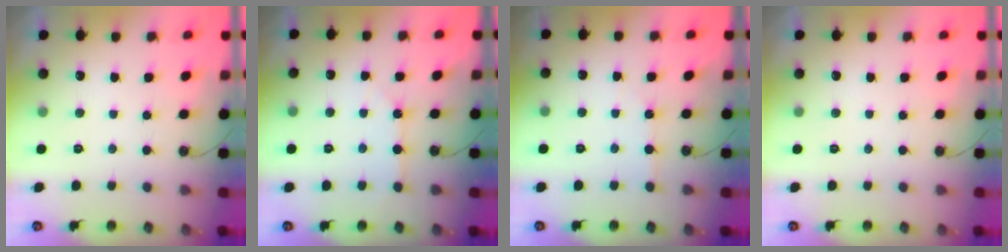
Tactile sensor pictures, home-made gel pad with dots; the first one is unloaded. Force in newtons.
{"total": 3.9, "press": 3.9, "slide": 0.3}
{"total": 2.7, "press": 2.7, "slide": 0.4}
{"total": 0.0}